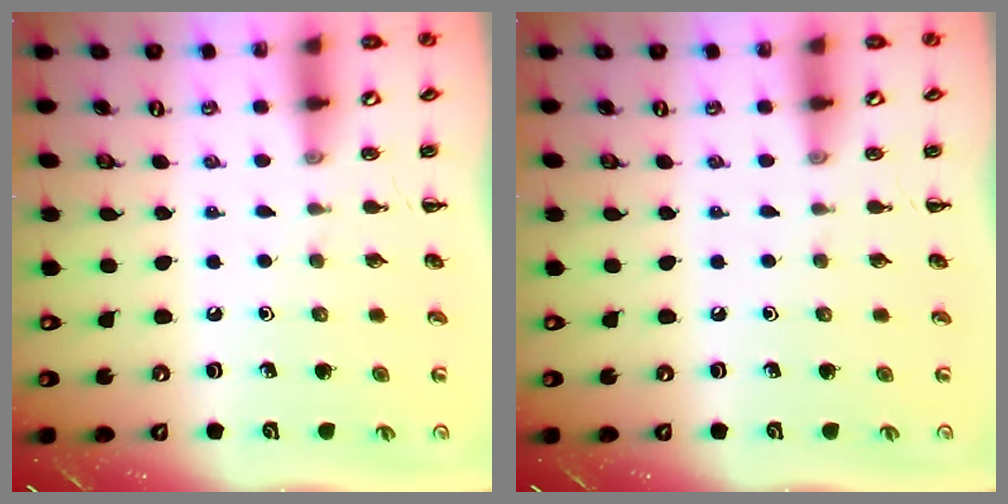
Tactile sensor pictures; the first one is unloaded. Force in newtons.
{"total": 0.0}